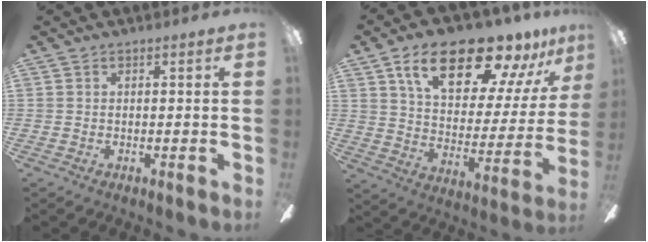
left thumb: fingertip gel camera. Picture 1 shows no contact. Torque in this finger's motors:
{"motor_torque": [0.51, 0.86, 1.85, -0.92, 0.37]}